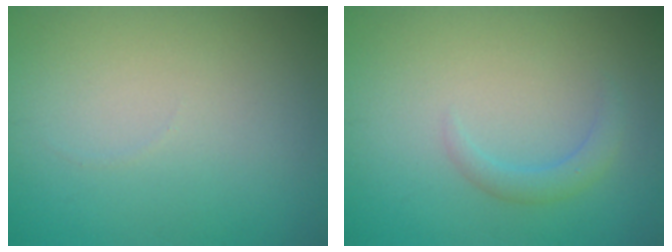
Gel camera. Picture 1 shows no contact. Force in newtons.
{"total": 1.6, "press": 1.6, "slide": 0.0}